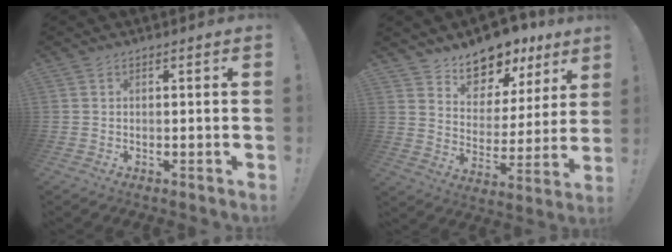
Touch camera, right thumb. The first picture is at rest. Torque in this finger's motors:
{"motor_torque": [1.09, 1.83, 0.26, 0.13, 0.05]}